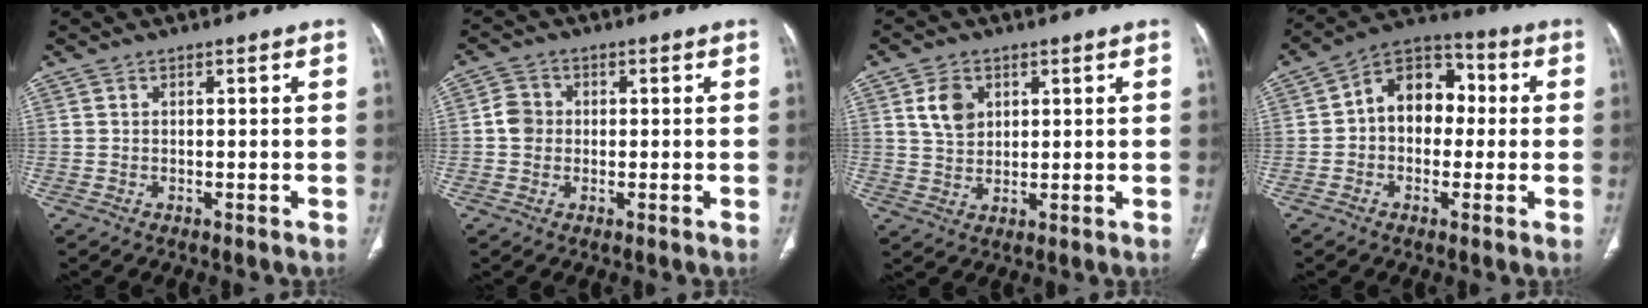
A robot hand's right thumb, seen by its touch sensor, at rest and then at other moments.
{"total": 3.6, "force": [-0.1, 3.2, 1.6], "torque": [-0.018, 0.008, -0.008]}
{"total": 5.7, "force": [2.2, 4.1, 3.3], "torque": [-0.044, -0.011, 0.044]}
{"total": 12.0, "force": [0.7, 8.7, 8.2], "torque": [-0.086, 0.036, -0.003]}